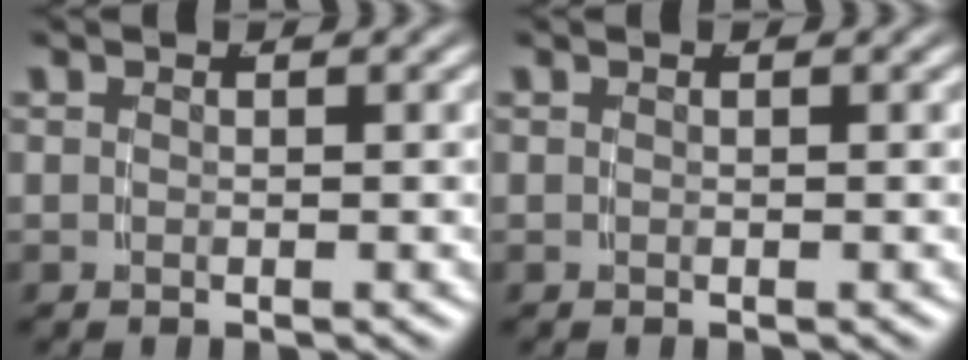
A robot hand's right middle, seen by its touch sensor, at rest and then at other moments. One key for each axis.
{"total": 0.0}